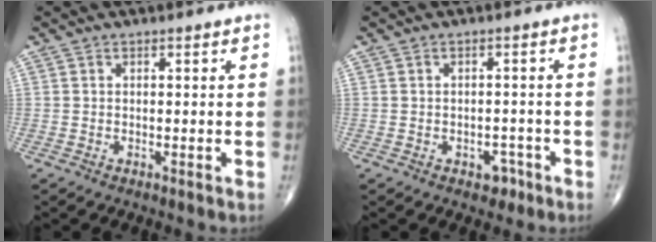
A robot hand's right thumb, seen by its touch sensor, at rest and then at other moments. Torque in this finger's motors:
{"motor_torque": [2.55, 2.46, -0.07, -0.52, 0.01]}